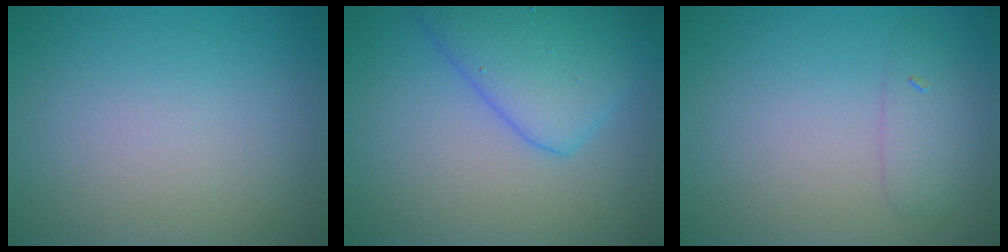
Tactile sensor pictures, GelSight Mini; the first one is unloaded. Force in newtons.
{"total": 5.7, "press": 5.7, "slide": 0.3}
{"total": 1.8, "press": 1.8, "slide": 0.1}